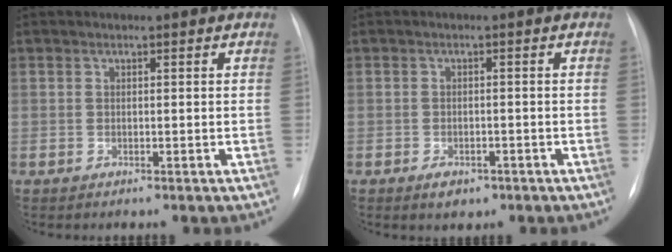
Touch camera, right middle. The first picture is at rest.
{"total": 2.7, "force": [-1.5, 1.6, 1.4], "torque": [-0.020, -0.001, -0.010]}